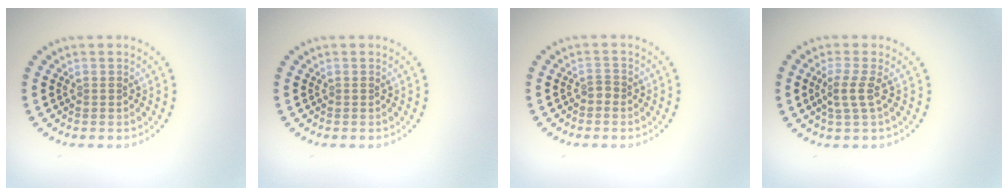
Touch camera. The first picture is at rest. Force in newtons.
{"total": 0.0}
{"total": 0.9, "press": 0.6, "slide": 0.7}
{"total": 2.1, "press": 1.6, "slide": 1.4}